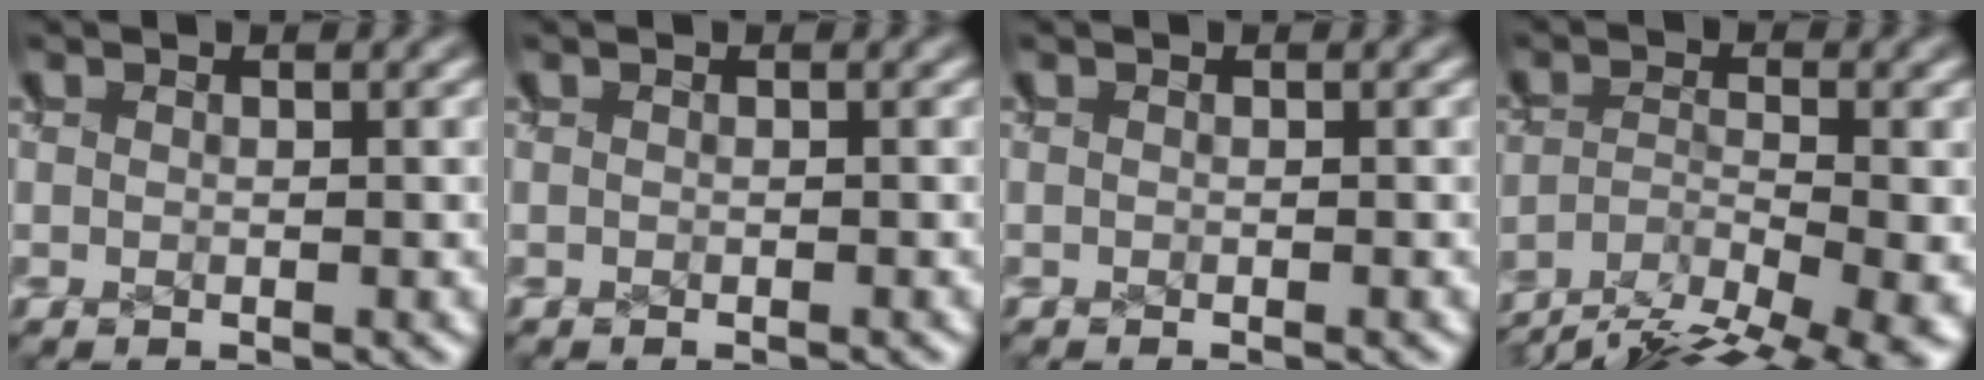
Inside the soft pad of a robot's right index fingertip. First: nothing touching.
{"total": 0.0}
{"total": 0.0}
{"total": 9.9, "force": [-6.9, 4.3, 5.7], "torque": [-0.070, -0.041, -0.092]}